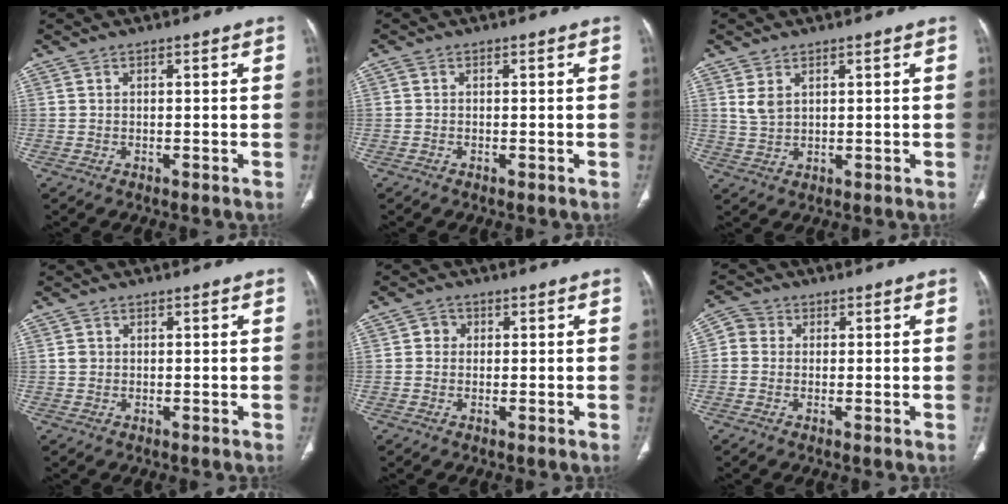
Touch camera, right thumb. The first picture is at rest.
{"total": 0.0}
{"total": 3.1, "force": [1.5, 1.7, 2.0], "torque": [-0.041, -0.005, 0.040]}
{"total": 1.0, "force": [0.1, 1.0, 0.4], "torque": [-0.005, 0.002, 0.003]}
{"total": 2.2, "force": [0.2, 2.1, 0.7], "torque": [0.002, 0.005, -0.001]}
{"total": 4.1, "force": [0.2, 3.8, 1.5], "torque": [-0.021, 0.010, -0.005]}